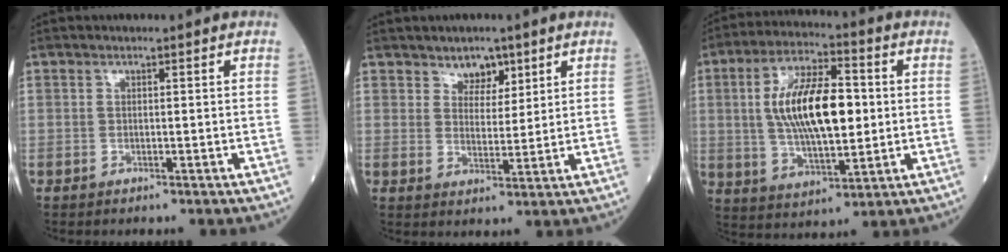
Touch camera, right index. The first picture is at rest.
{"total": 4.1, "force": [2.9, 2.5, 1.6], "torque": [-0.019, 0.000, 0.049]}
{"total": 14.8, "force": [1.4, 5.2, 13.8], "torque": [-0.261, 0.011, 0.026]}